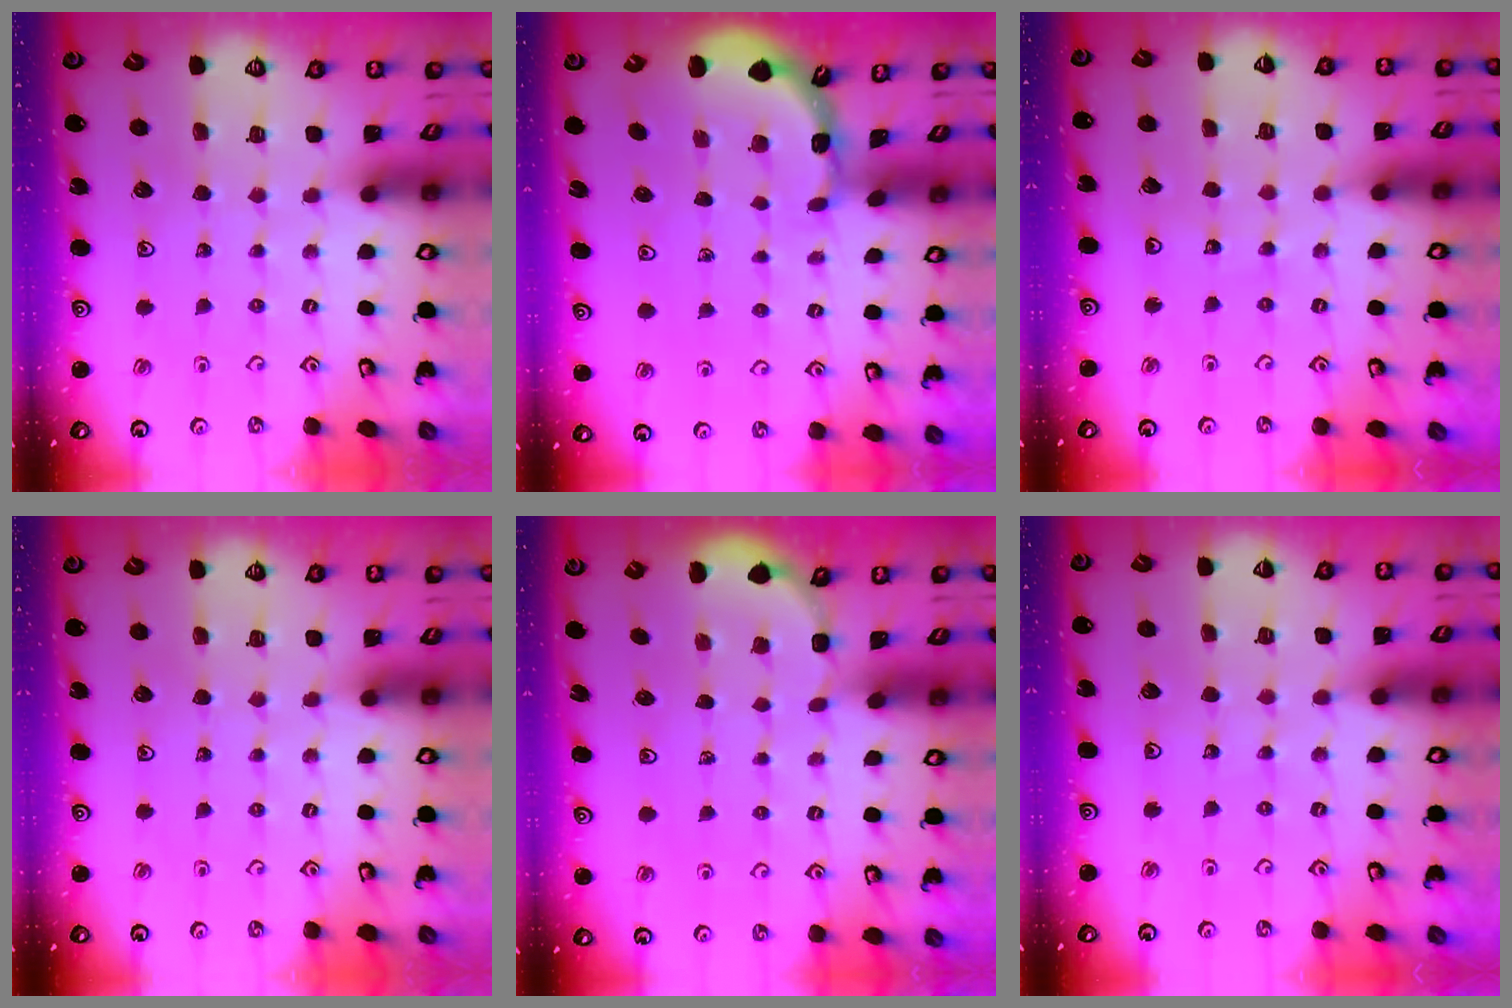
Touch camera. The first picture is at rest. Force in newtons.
{"total": 1.7, "press": 1.7, "slide": 0.1}
{"total": 3.4, "press": 3.4, "slide": 0.3}
{"total": 0.0}
{"total": 1.6, "press": 1.2, "slide": 1.0}
{"total": 3.1, "press": 3.1, "slide": 0.3}